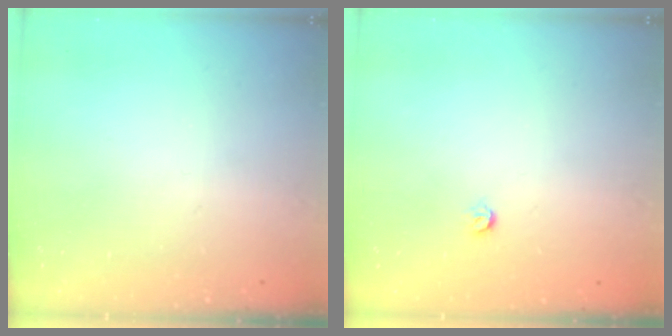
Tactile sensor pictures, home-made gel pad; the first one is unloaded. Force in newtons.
{"total": 3.6, "press": 3.6, "slide": 0.7}